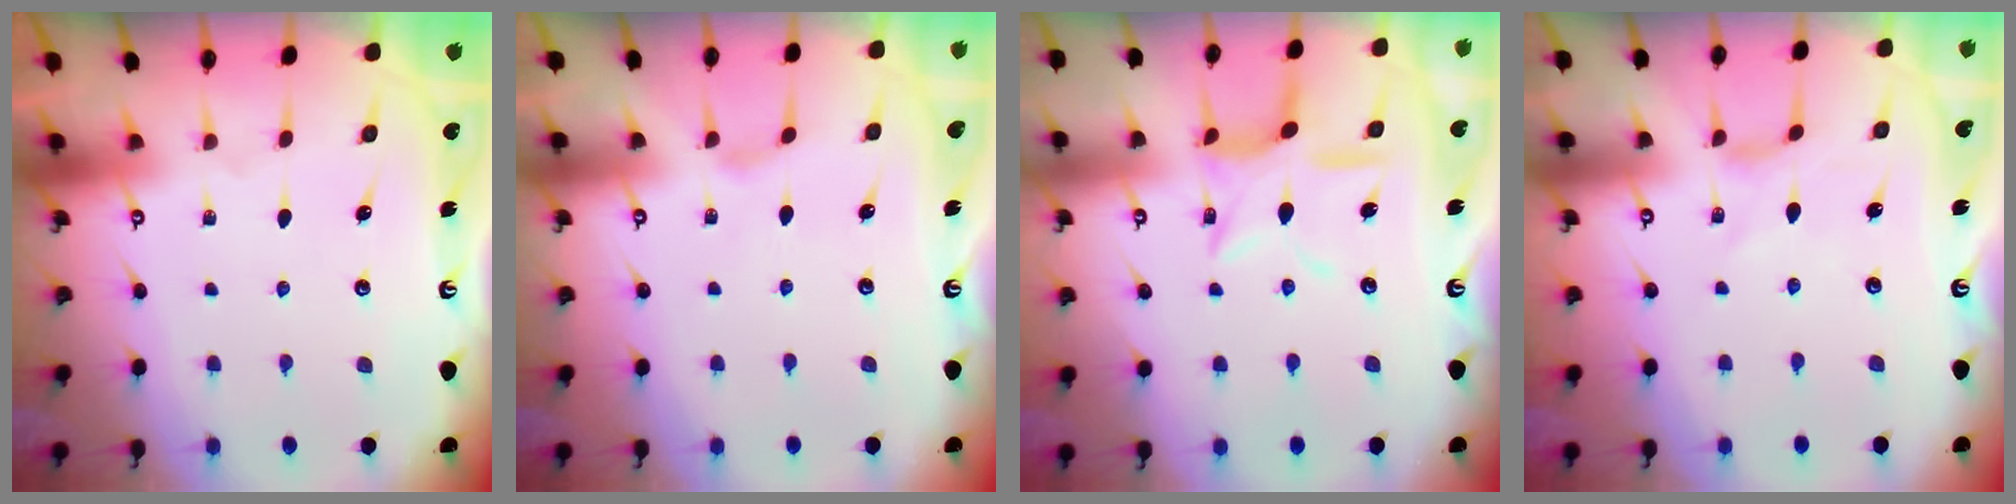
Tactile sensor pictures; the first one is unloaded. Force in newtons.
{"total": 1.0, "press": 1.0, "slide": 0.2}
{"total": 10.7, "press": 10.7, "slide": 0.7}
{"total": 0.8, "press": 0.8, "slide": 0.3}